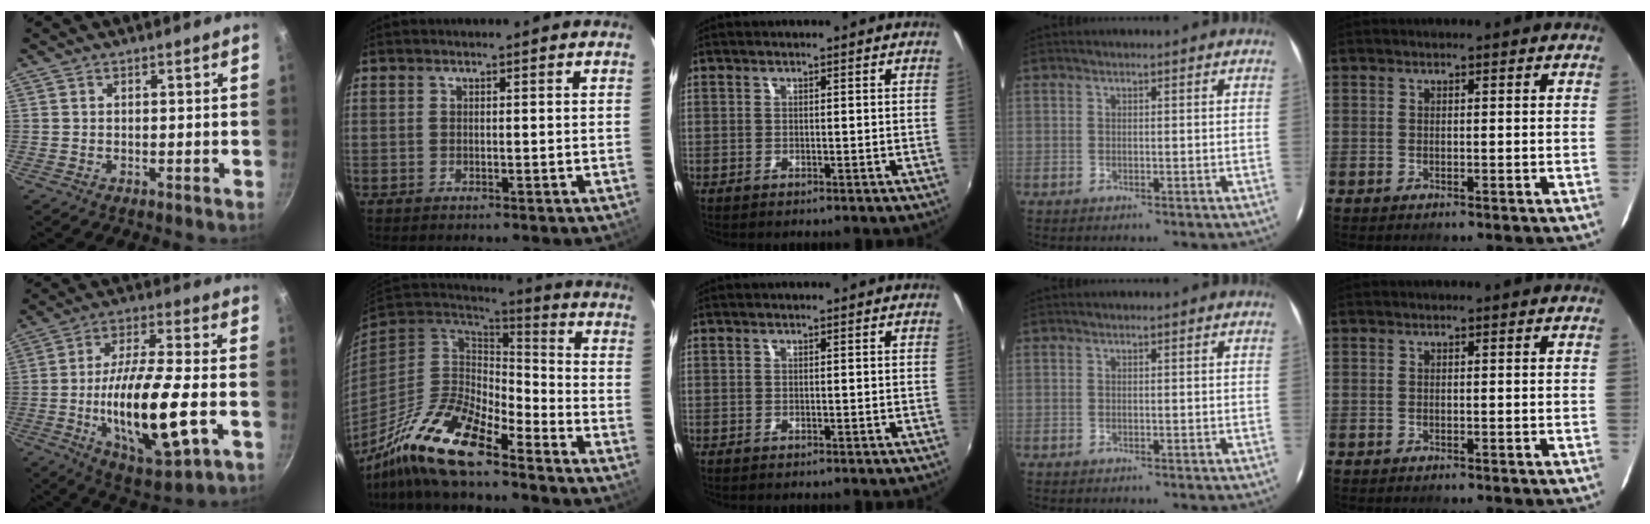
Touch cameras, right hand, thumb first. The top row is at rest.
{"thumb": {"total": 20.0, "force": [-4.8, 6.0, 18.5], "torque": [-0.330, 0.010, -0.082]}, "index": {"total": 17.9, "force": [-13.4, 4.8, 10.8], "torque": [-0.219, -0.026, -0.254]}}